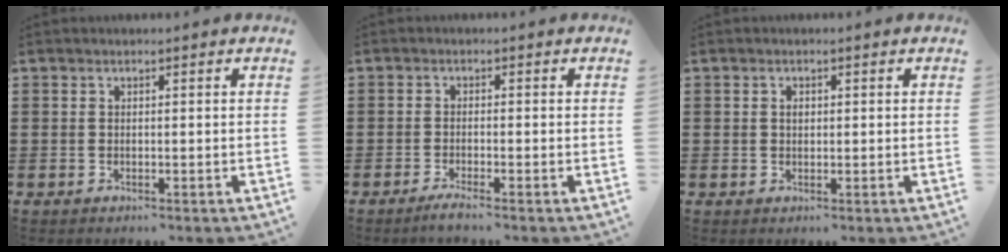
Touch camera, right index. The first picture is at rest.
{"total": 1.6, "force": [-1.3, -0.1, 1.0], "torque": [-0.023, -0.005, -0.025]}
{"total": 1.0, "force": [0.2, 0.6, 0.8], "torque": [-0.017, 0.003, 0.003]}